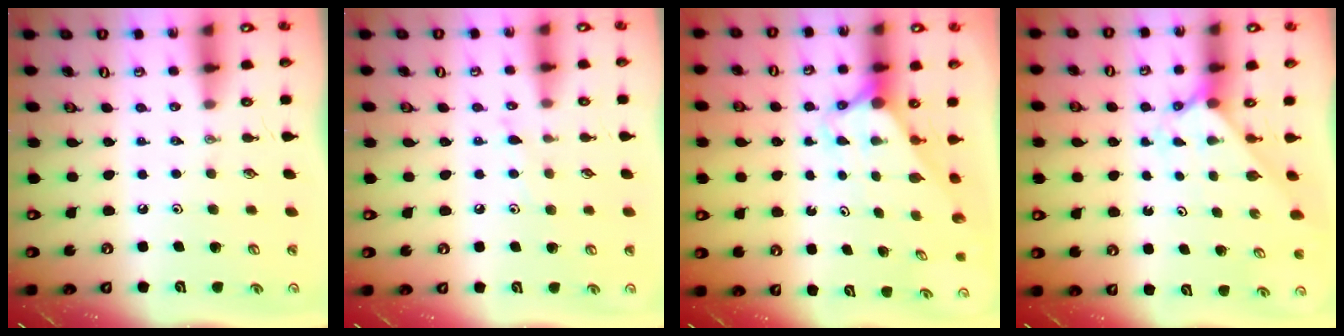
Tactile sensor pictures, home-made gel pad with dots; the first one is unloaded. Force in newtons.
{"total": 6.3, "press": 6.2, "slide": 0.7}
{"total": 2.7, "press": 2.7, "slide": 0.0}
{"total": 2.3, "press": 2.3, "slide": 0.2}